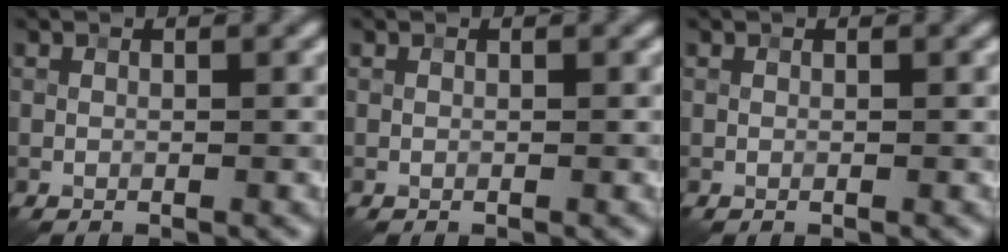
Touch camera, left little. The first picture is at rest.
{"total": 0.0}
{"total": 0.0}